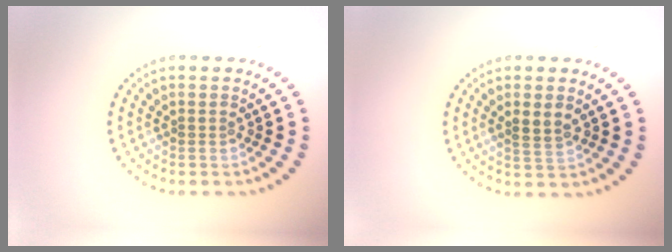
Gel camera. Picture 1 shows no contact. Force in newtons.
{"total": 1.8, "press": 1.7, "slide": 0.6}